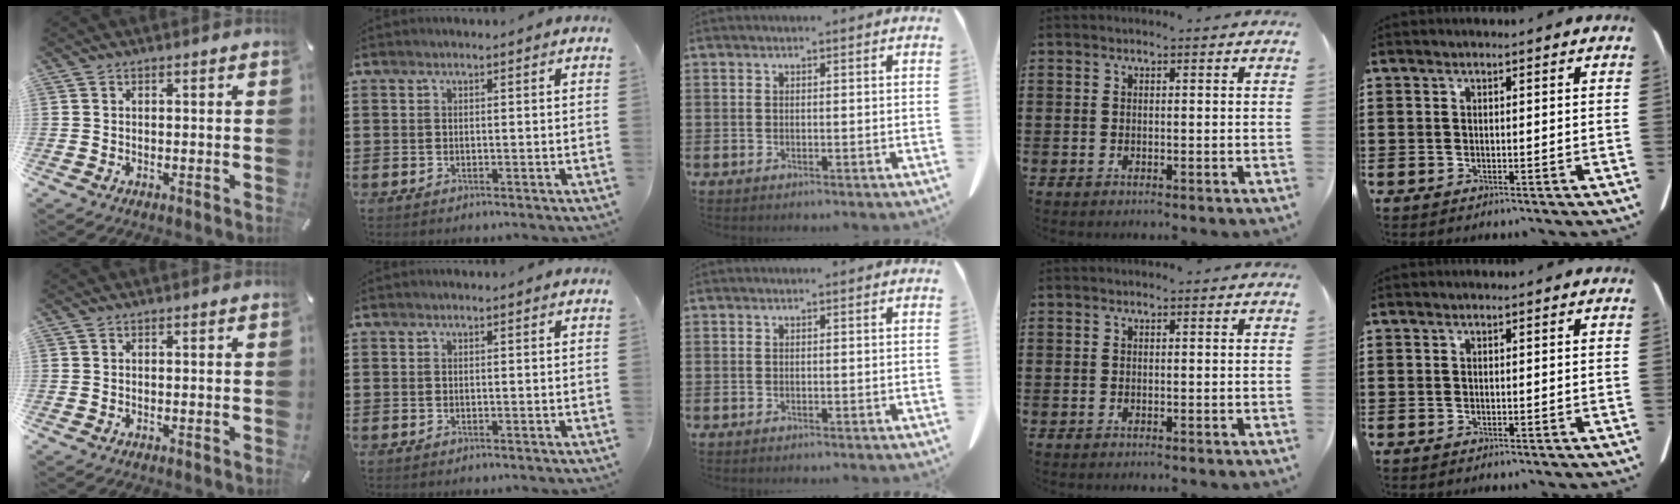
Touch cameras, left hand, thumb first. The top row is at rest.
{}